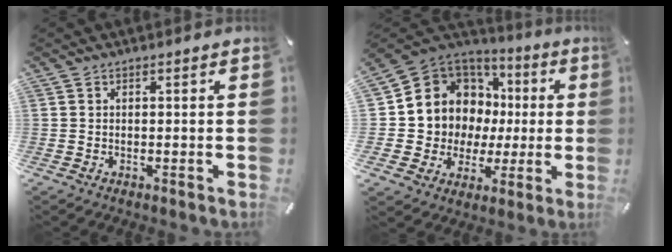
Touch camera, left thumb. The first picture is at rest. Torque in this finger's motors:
{"motor_torque": [1.65, 3.36, 0.44, -0.01, 0.12]}